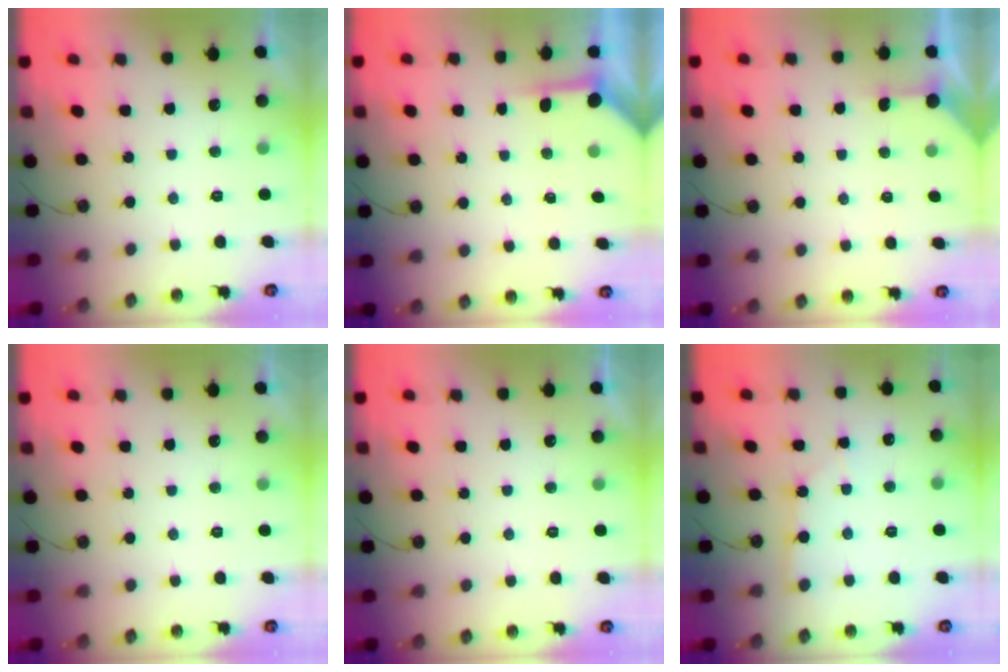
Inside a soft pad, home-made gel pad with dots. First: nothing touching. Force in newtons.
{"total": 3.5, "press": 3.5, "slide": 0.5}
{"total": 2.4, "press": 2.4, "slide": 0.3}
{"total": 0.0}
{"total": 0.0}
{"total": 1.9, "press": 1.9, "slide": 0.2}